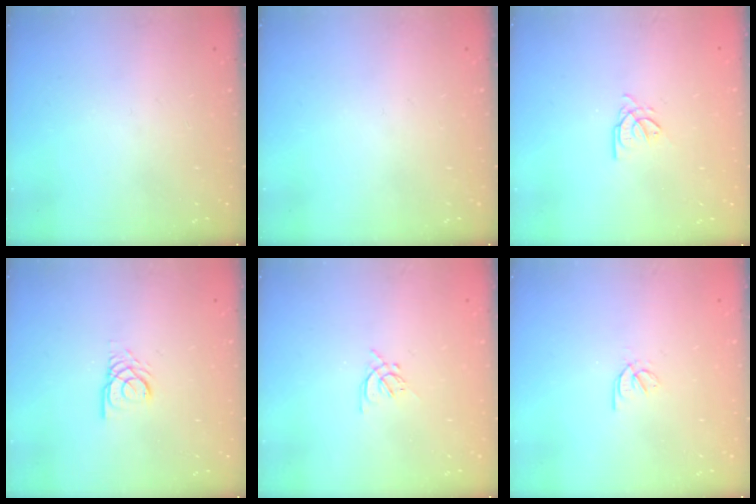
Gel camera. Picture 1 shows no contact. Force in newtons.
{"total": 0.0}
{"total": 3.1, "press": 3.1, "slide": 0.1}
{"total": 3.0, "press": 2.9, "slide": 0.3}
{"total": 2.0, "press": 1.9, "slide": 0.5}
{"total": 2.3, "press": 2.2, "slide": 0.5}